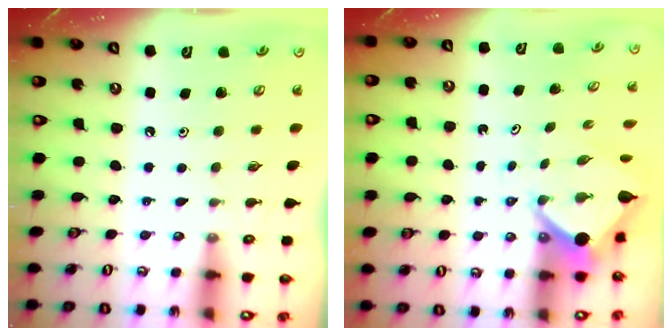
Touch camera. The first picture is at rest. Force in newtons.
{"total": 7.2, "press": 7.2, "slide": 0.6}